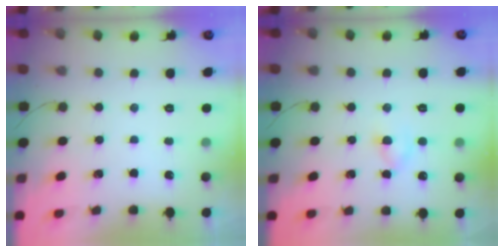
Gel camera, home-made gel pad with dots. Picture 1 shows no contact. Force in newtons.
{"total": 2.5, "press": 2.2, "slide": 1.1}